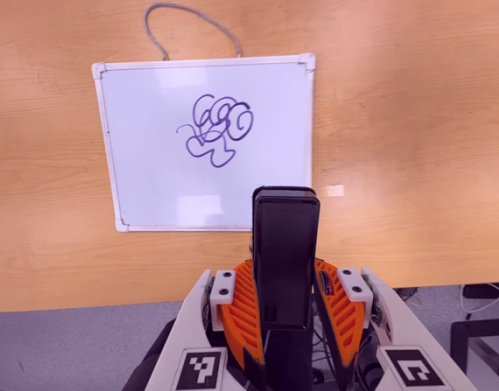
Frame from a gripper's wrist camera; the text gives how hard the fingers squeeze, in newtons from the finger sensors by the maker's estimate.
{"total": 5.2, "left": 3.4, "right": 7.1}